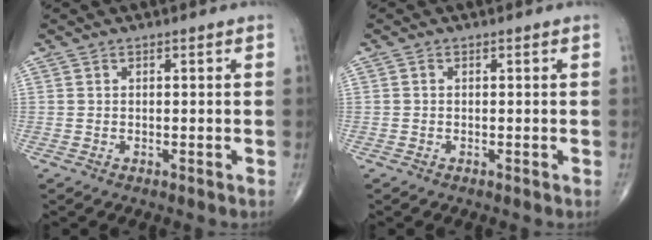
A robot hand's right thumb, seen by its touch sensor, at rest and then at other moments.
{"total": 0.0}